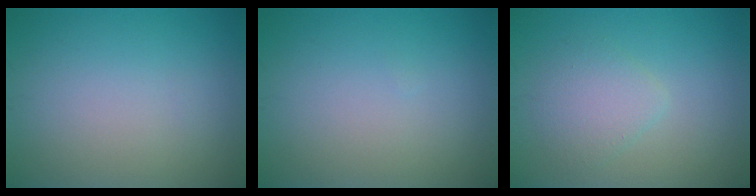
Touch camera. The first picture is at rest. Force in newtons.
{"total": 0.0}
{"total": 2.5, "press": 2.5, "slide": 0.2}